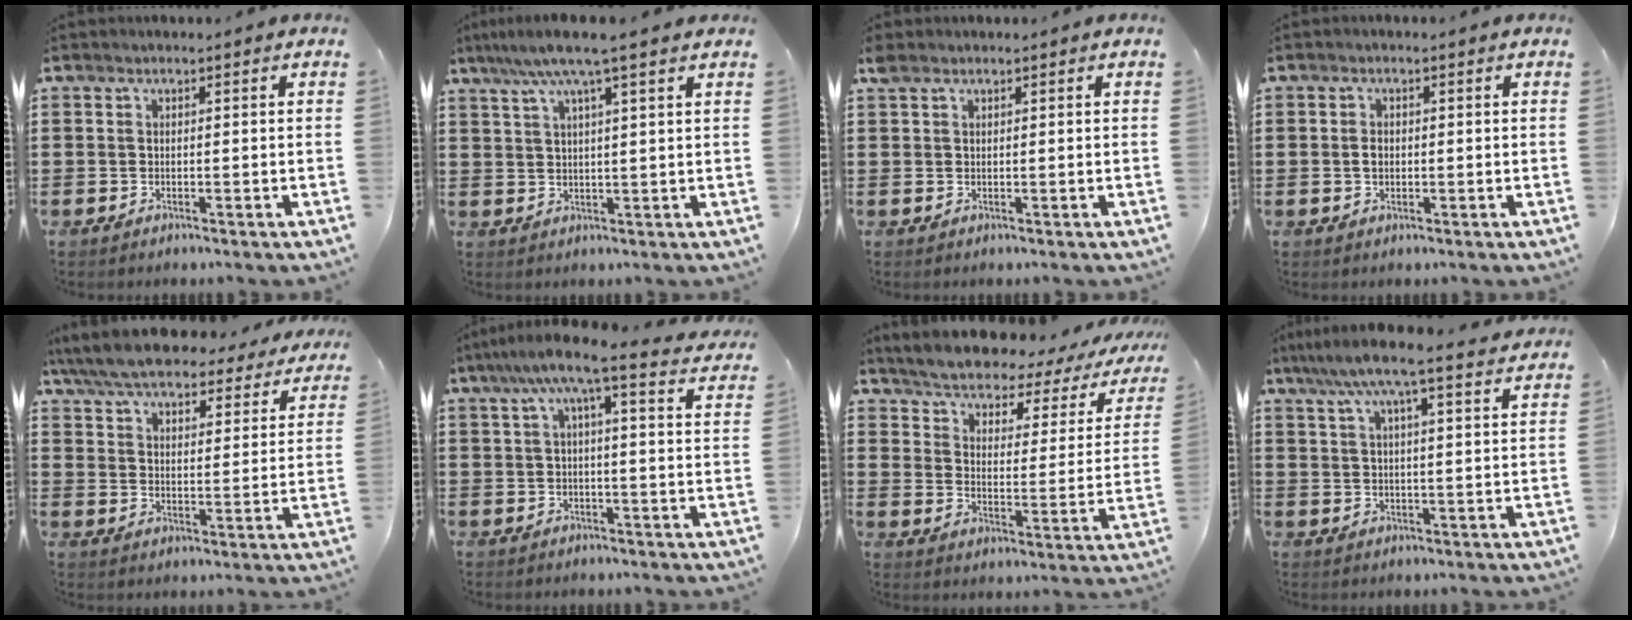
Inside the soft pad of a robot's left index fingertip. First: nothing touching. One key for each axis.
{"total": 6.1, "fx": 4.2, "fy": -0.2, "fz": 4.4, "tx": -0.095, "ty": -0.005, "tz": 0.072}
{"total": 1.2, "fx": 0.8, "fy": 0.6, "fz": 0.5, "tx": -0.014, "ty": 0.003, "tz": 0.016}
{"total": 1.7, "fx": 0.0, "fy": 1.0, "fz": 1.3, "tx": -0.028, "ty": 0.006, "tz": -0.001}
{"total": 7.5, "fx": 7.0, "fy": 1.0, "fz": 2.4, "tx": -0.077, "ty": -0.041, "tz": 0.124}
{"total": 7.3, "fx": 5.4, "fy": 0.1, "fz": 4.9, "tx": -0.115, "ty": -0.016, "tz": 0.091}
{"total": 3.6, "fx": 3.3, "fy": 0.5, "fz": 1.2, "tx": -0.045, "ty": -0.032, "tz": 0.046}
{"total": 7.9, "fx": 6.5, "fy": 0.0, "fz": 4.4, "tx": -0.104, "ty": -0.020, "tz": 0.114}